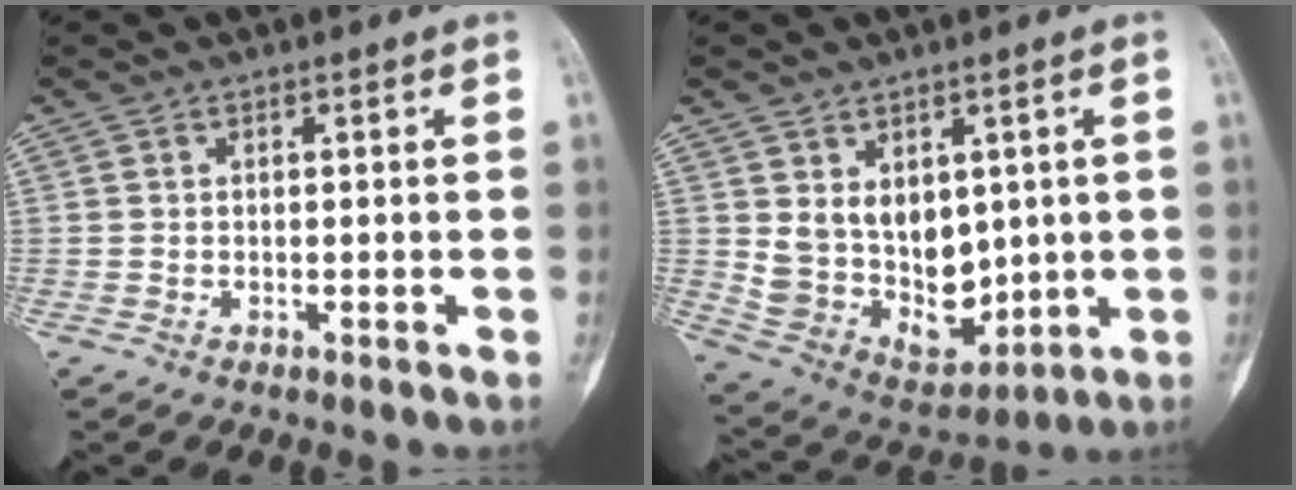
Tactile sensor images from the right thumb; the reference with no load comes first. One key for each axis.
{"total": 13.1, "fx": 1.9, "fy": 9.4, "fz": 8.9, "tx": -0.103, "ty": -0.023, "tz": 0.070}